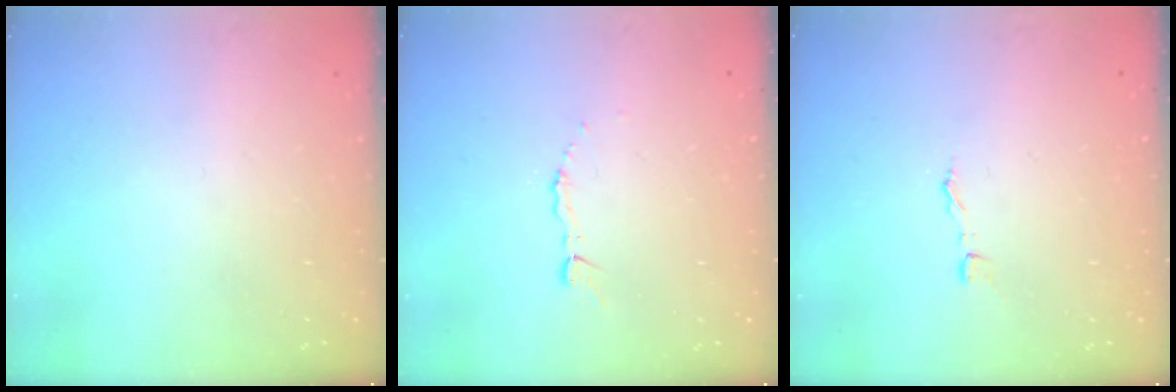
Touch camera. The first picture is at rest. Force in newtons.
{"total": 3.9, "press": 3.9, "slide": 0.4}
{"total": 1.9, "press": 1.9, "slide": 0.1}